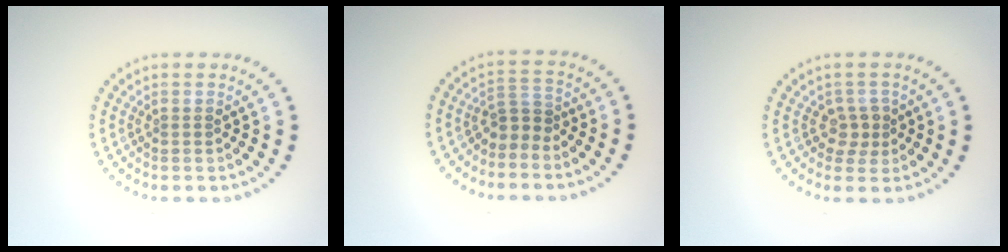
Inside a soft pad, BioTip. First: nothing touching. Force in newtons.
{"total": 1.9, "press": 1.4, "slide": 1.4}
{"total": 1.8, "press": 1.5, "slide": 1.0}